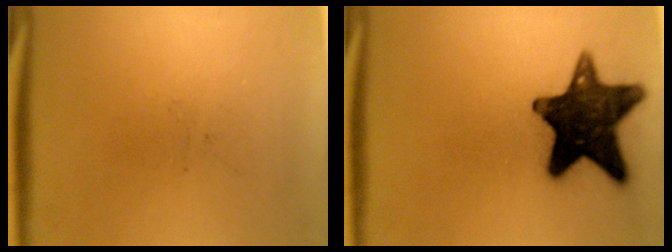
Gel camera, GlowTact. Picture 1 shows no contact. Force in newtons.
{"total": 15.8}